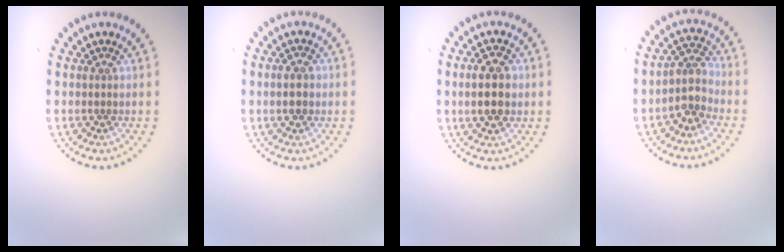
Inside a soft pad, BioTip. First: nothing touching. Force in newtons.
{"total": 2.4, "press": 2.4, "slide": 0.2}
{"total": 4.3, "press": 4.3, "slide": 0.1}
{"total": 3.1, "press": 2.5, "slide": 1.8}